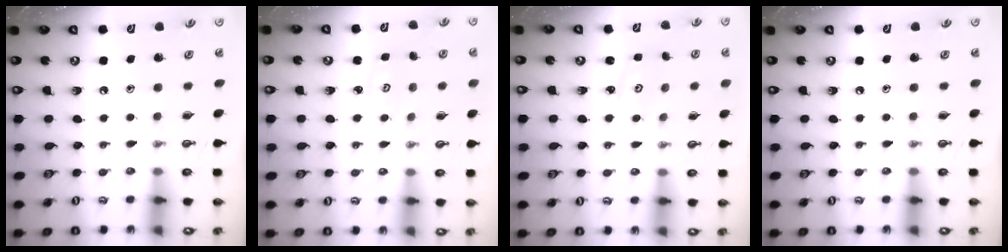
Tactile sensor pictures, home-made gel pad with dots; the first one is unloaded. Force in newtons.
{"total": 2.8, "press": 2.8, "slide": 0.2}
{"total": 1.7, "press": 1.7, "slide": 0.2}
{"total": 0.0}